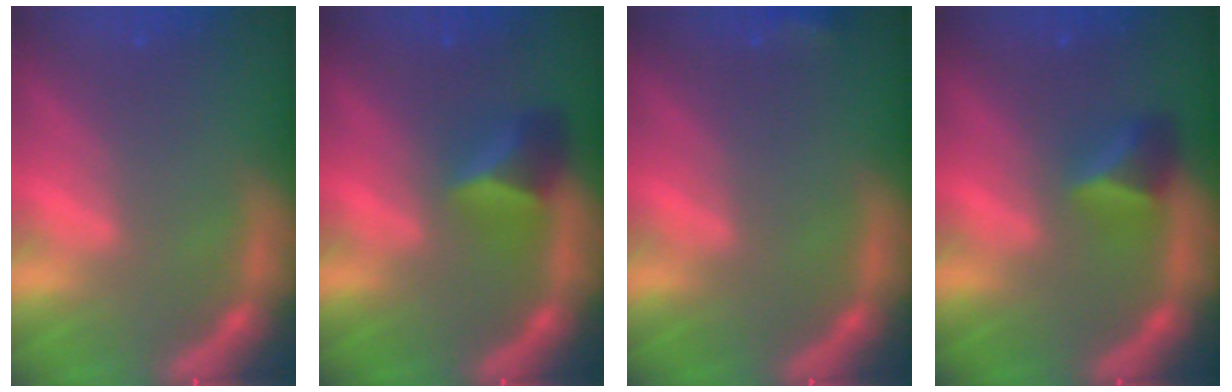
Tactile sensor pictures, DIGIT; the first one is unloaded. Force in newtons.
{"total": 3.4}
{"total": 1.4}
{"total": 2.9}